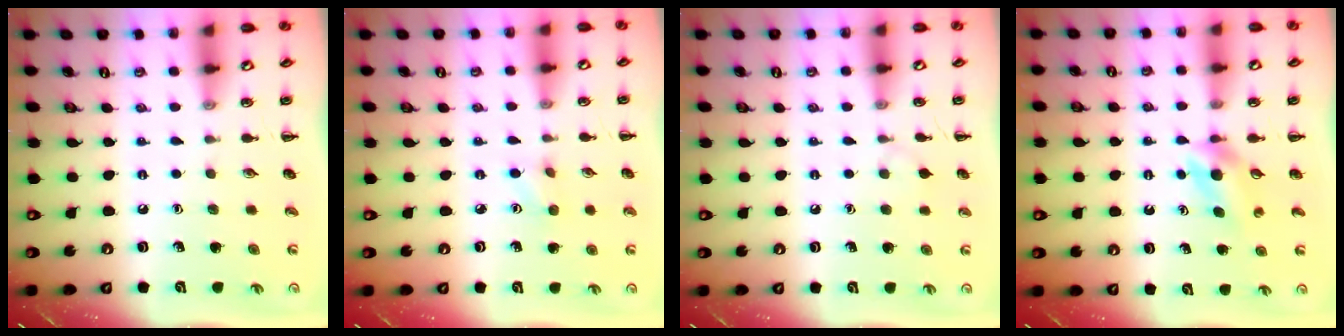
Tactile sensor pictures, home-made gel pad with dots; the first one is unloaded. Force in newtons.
{"total": 3.2, "press": 3.0, "slide": 1.0}
{"total": 4.2, "press": 3.9, "slide": 1.6}
{"total": 4.0, "press": 3.8, "slide": 1.3}